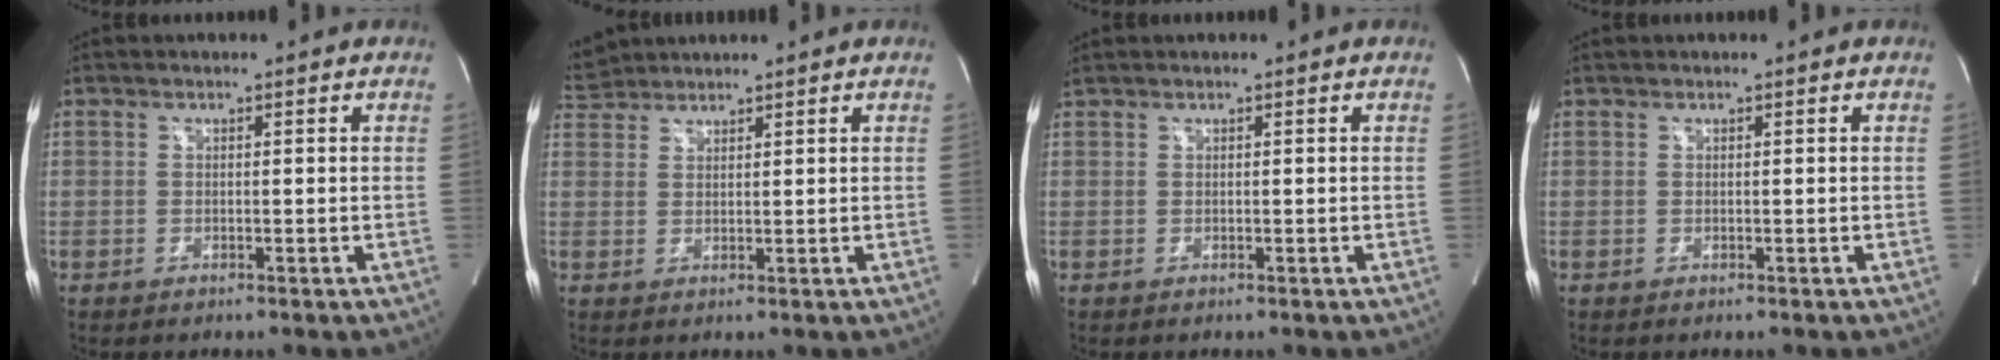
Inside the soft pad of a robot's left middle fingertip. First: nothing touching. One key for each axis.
{"total": 3.9, "fx": 3.8, "fy": 0.9, "fz": -0.1, "tx": -0.011, "ty": 0.023, "tz": 0.077}
{"total": 0.5, "fx": 0.5, "fy": -0.1, "fz": 0.2, "tx": -0.017, "ty": 0.018, "tz": 0.018}
{"total": 0.0}